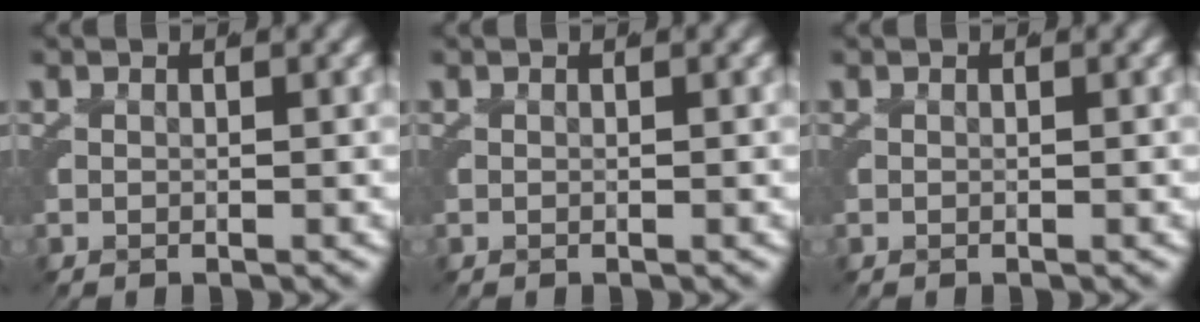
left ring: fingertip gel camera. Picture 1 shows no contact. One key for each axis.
{"total": 0.0}
{"total": 0.0}